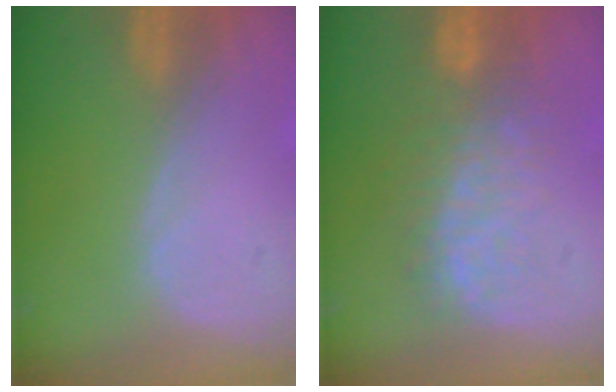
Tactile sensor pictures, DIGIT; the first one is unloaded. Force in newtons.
{"total": 10.0, "press": 8.5, "slide": 5.4}